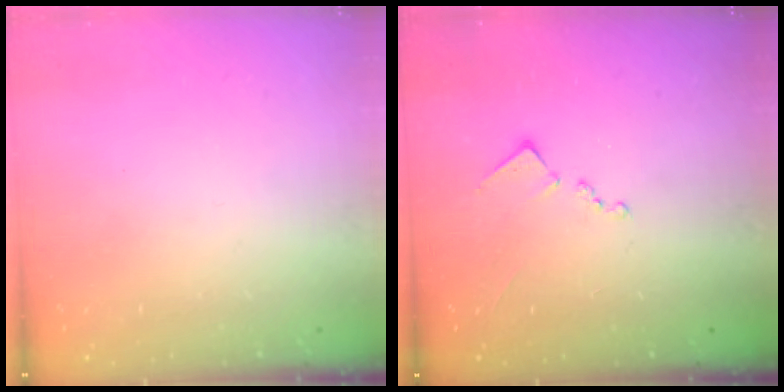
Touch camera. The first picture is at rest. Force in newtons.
{"total": 9.1, "press": 9.1, "slide": 0.4}